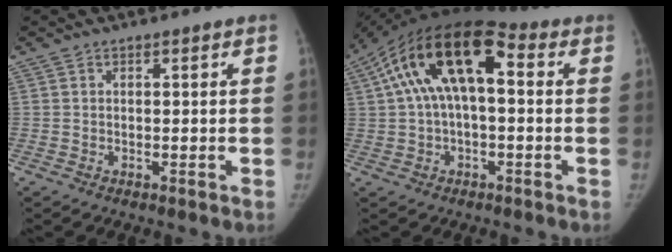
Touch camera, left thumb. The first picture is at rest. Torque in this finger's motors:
{"motor_torque": [1.53, 1.43, 2.58, -0.18, 0.51]}